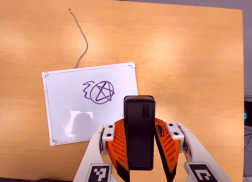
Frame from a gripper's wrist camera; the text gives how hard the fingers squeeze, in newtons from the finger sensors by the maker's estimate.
{"total": 8.7, "left": 7.2, "right": 10.3}